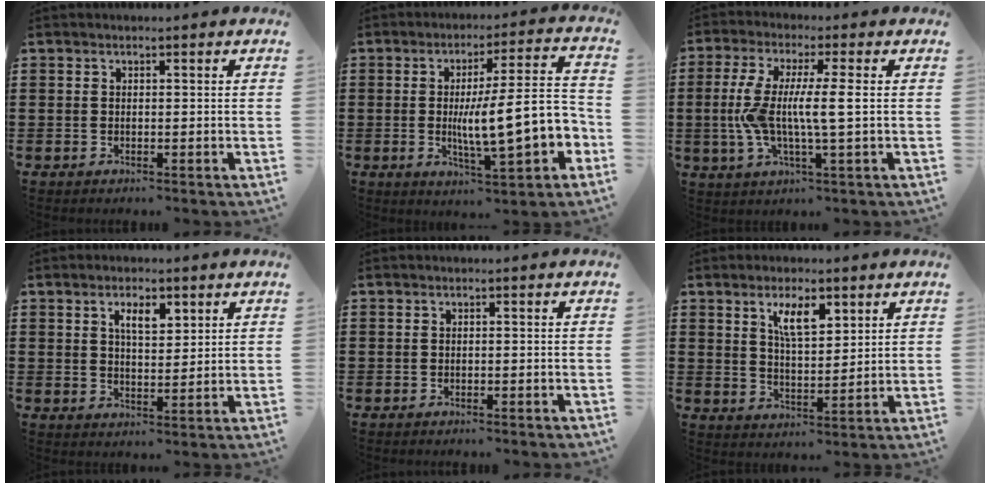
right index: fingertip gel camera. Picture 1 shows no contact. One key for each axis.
{"total": 14.5, "fx": -2.5, "fy": 3.9, "fz": 13.7, "tx": -0.194, "ty": -0.013, "tz": -0.046}
{"total": 8.5, "fx": -0.3, "fy": 1.1, "fz": 8.4, "tx": -0.180, "ty": -0.013, "tz": -0.017}
{"total": 4.0, "fx": 2.1, "fy": 1.6, "fz": 3.0, "tx": -0.057, "ty": 0.005, "tz": 0.034}
{"total": 0.7, "fx": -0.7, "fy": 0.0, "fz": 0.1, "tx": -0.004, "ty": -0.003, "tz": -0.014}
{"total": 6.0, "fx": 3.1, "fy": 2.2, "fz": 4.7, "tx": -0.084, "ty": 0.000, "tz": 0.050}